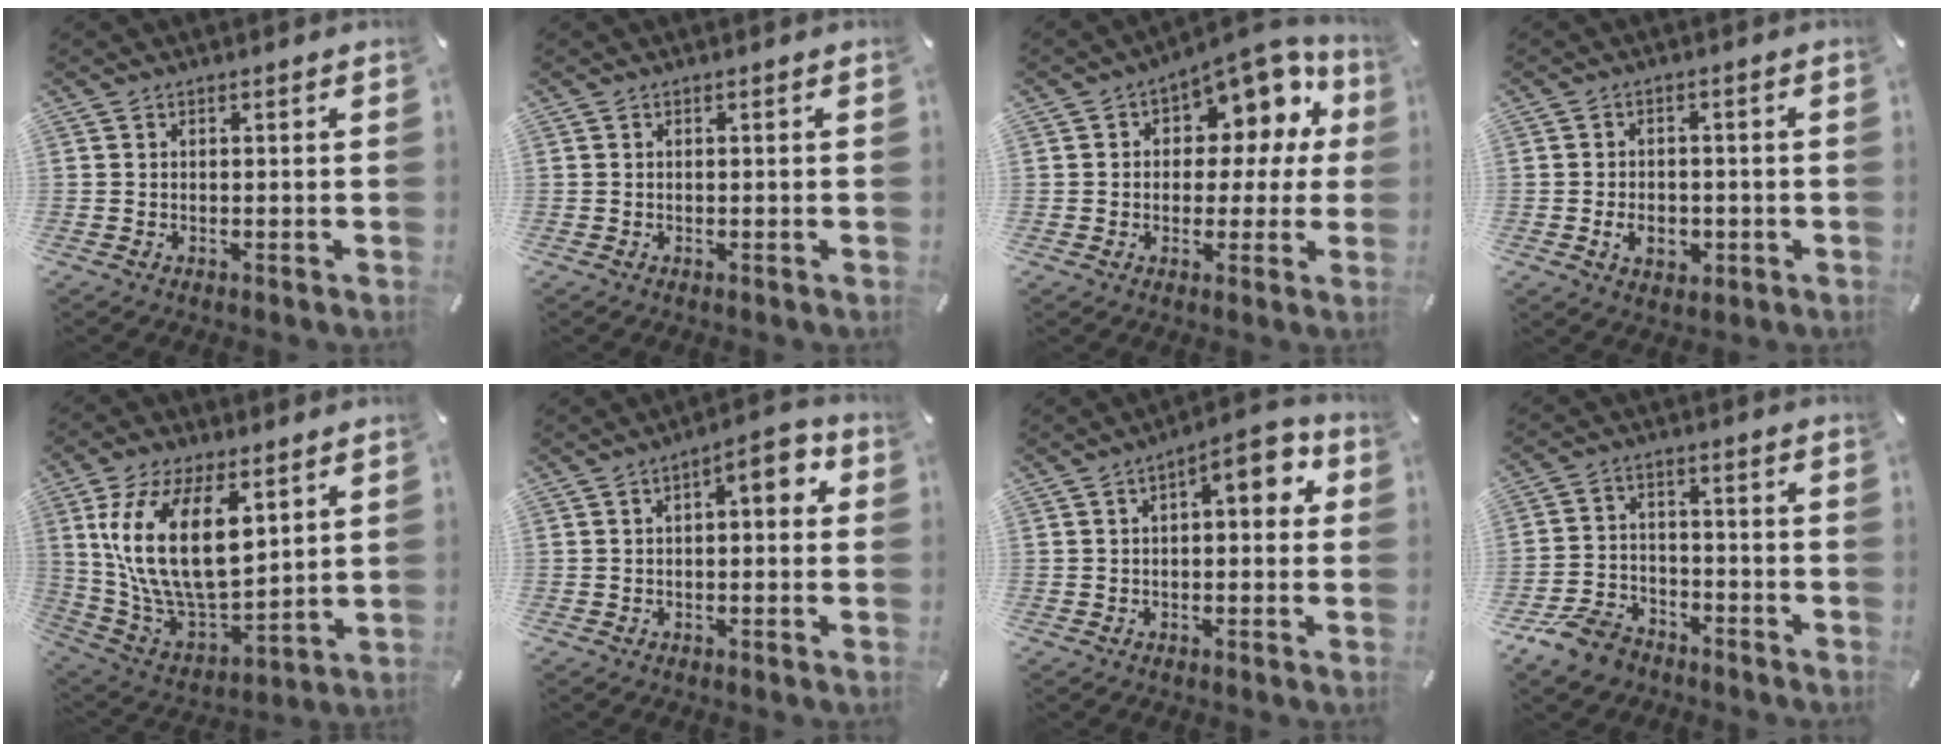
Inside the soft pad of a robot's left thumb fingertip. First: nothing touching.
{"total": 0.0}
{"total": 12.1, "force": [6.0, 7.4, 7.4], "torque": [-0.100, -0.045, 0.105]}
{"total": 5.2, "force": [-1.5, 3.8, 3.2], "torque": [-0.052, 0.004, -0.025]}
{"total": 20.6, "force": [7.0, 11.1, 15.8], "torque": [-0.337, -0.036, 0.119]}
{"total": 6.2, "force": [1.2, 2.7, 5.5], "torque": [-0.073, 0.001, 0.011]}
{"total": 7.6, "force": [2.1, 3.3, 6.6], "torque": [-0.087, -0.007, 0.026]}
{"total": 9.3, "force": [-7.0, 5.2, 3.2], "torque": [-0.062, 0.043, -0.133]}